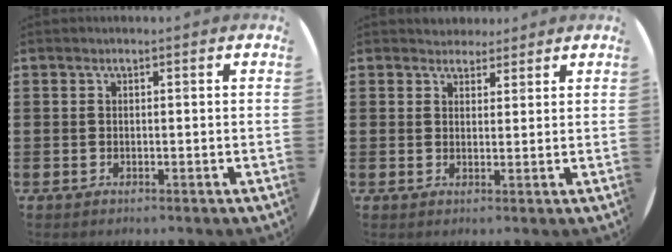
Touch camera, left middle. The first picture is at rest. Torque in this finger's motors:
{"motor_torque": [0.37, -0.31, -0.01, 0.00]}